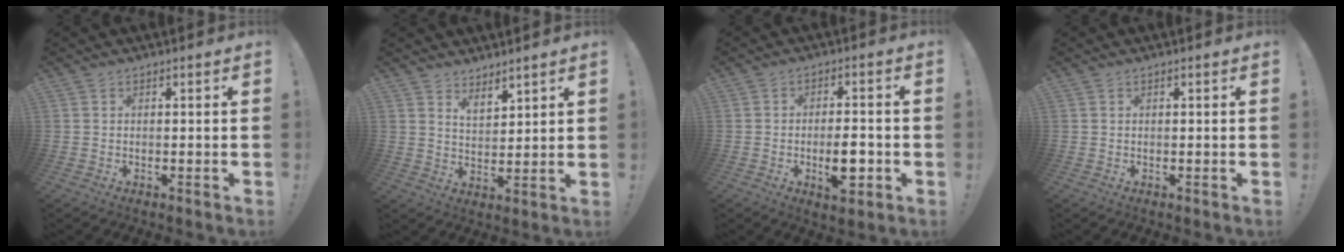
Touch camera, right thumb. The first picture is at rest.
{"total": 5.1, "force": [4.8, 1.7, 0.8], "torque": [-0.017, -0.034, 0.089]}
{"total": 8.3, "force": [-2.7, 3.3, 7.1], "torque": [-0.110, 0.007, -0.043]}
{"total": 0.0}